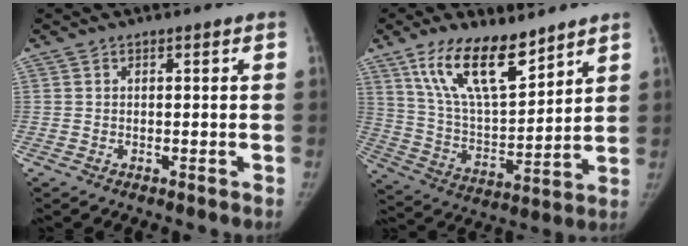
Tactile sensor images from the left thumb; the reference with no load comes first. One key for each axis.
{"total": 16.7, "fx": 11.1, "fy": 6.4, "fz": 10.8, "tx": -0.160, "ty": -0.060, "tz": 0.216}